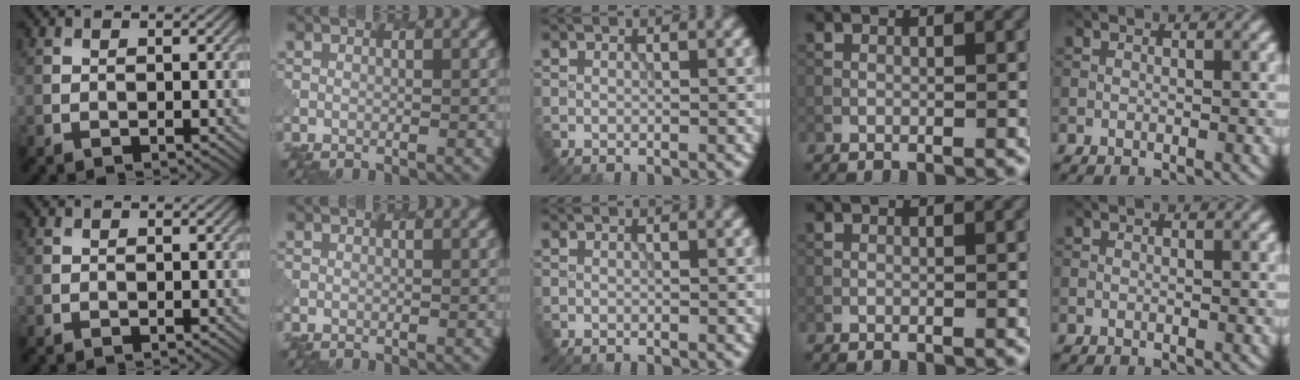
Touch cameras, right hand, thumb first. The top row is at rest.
{}